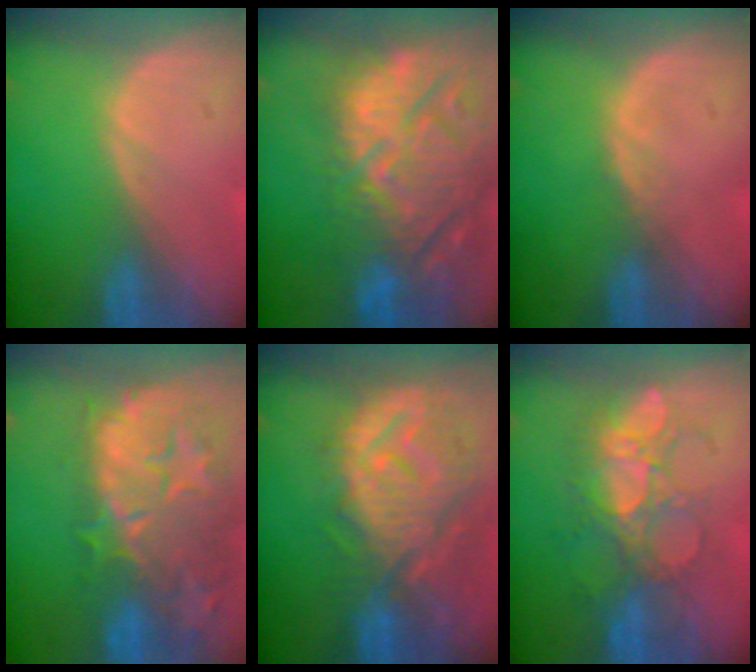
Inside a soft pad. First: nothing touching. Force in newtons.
{"total": 15.3, "press": 13.0, "slide": 8.0}
{"total": 0.9, "press": 0.9, "slide": 0.2}
{"total": 14.0, "press": 11.9, "slide": 7.4}
{"total": 12.5, "press": 11.1, "slide": 5.7}
{"total": 7.7, "press": 7.6, "slide": 1.4}